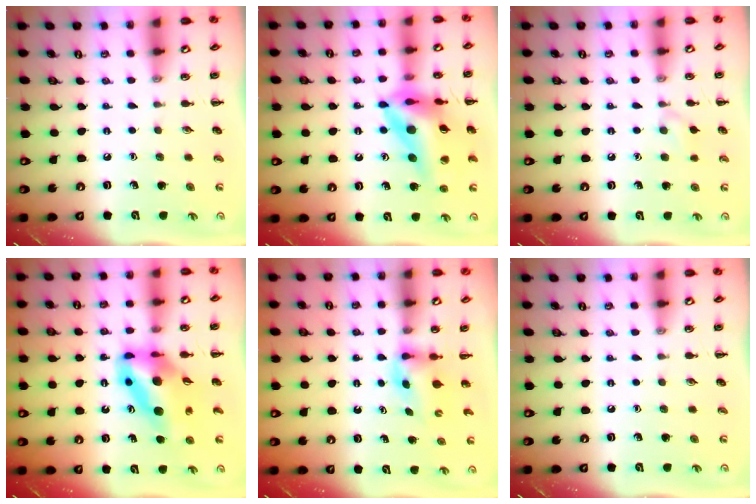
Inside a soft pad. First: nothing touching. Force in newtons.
{"total": 19.1, "press": 18.3, "slide": 5.2}
{"total": 4.5, "press": 4.2, "slide": 1.6}
{"total": 12.9, "press": 12.1, "slide": 4.5}
{"total": 2.9, "press": 2.7, "slide": 1.0}
{"total": 0.0}